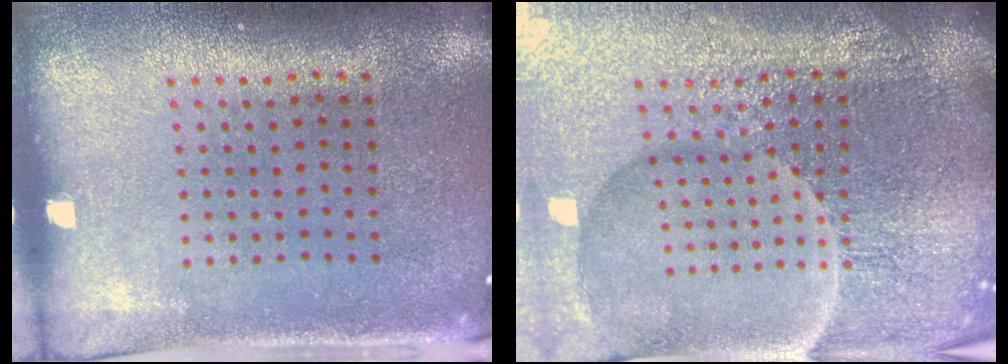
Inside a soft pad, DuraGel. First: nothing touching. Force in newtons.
{"total": 6.2, "press": 5.7, "slide": 2.5}